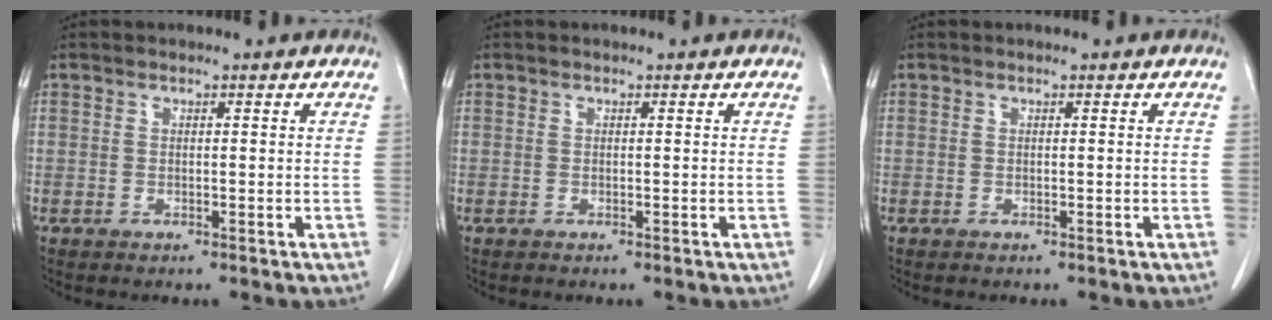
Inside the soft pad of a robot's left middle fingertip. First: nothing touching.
{"total": 0.0}
{"total": 0.0}